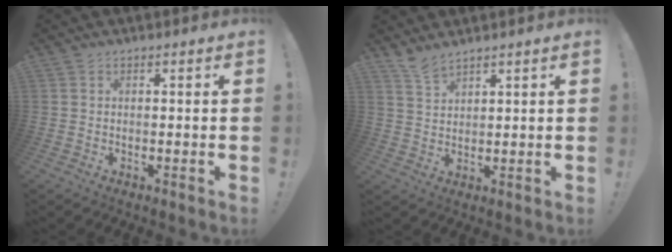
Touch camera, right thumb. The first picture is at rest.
{"total": 4.6, "force": [4.2, 0.9, 1.9], "torque": [-0.031, -0.028, 0.076]}